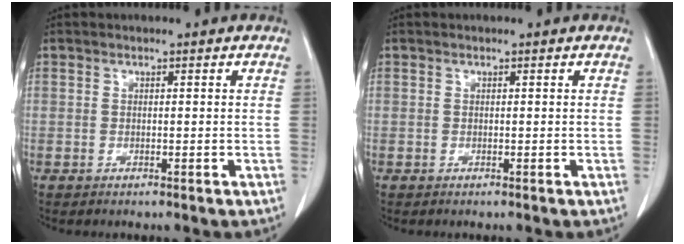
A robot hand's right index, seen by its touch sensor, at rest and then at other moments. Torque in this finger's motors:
{"motor_torque": [0.00, 0.00, 0.00, 0.00]}